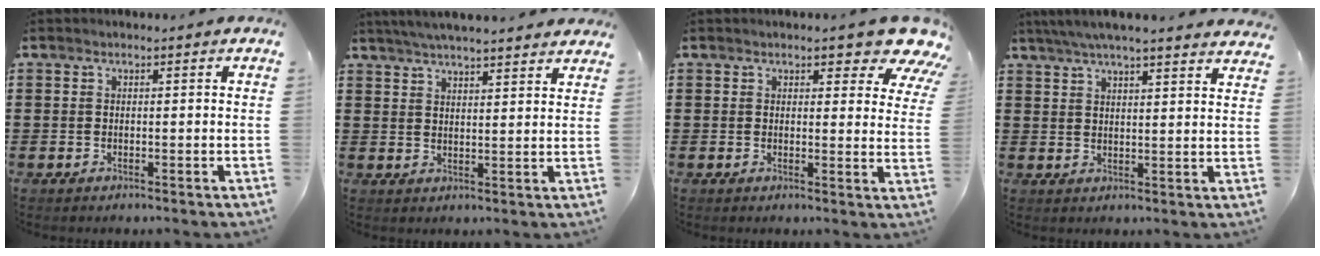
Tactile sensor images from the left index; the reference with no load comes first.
{"total": 4.3, "force": [4.1, -0.2, 1.0], "torque": [-0.032, -0.012, 0.074]}
{"total": 6.6, "force": [5.3, 1.6, 3.7], "torque": [-0.056, -0.021, 0.088]}
{"total": 5.2, "force": [4.8, -0.1, 2.0], "torque": [-0.052, -0.014, 0.086]}